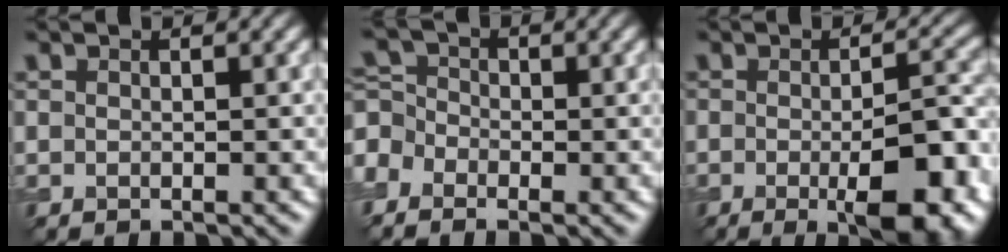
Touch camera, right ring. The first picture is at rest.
{"total": 3.0, "force": [-2.3, 1.7, 0.9], "torque": [-0.028, 0.011, -0.038]}
{"total": 7.7, "force": [-2.3, 1.9, 7.2], "torque": [-0.101, 0.000, -0.025]}